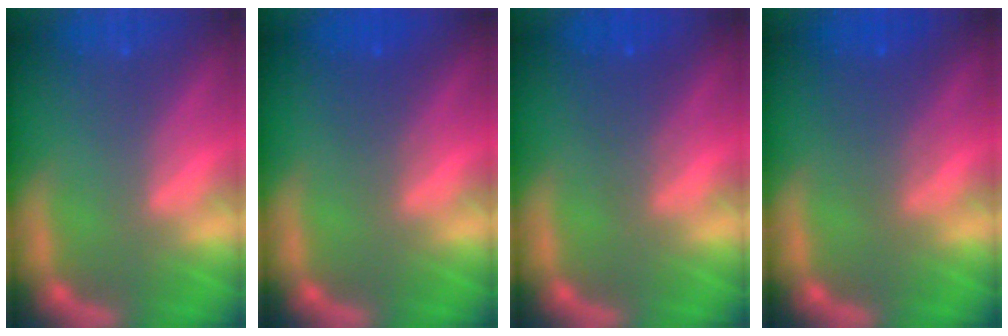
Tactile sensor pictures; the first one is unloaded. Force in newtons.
{"total": 2.0}
{"total": 2.5}
{"total": 3.1}